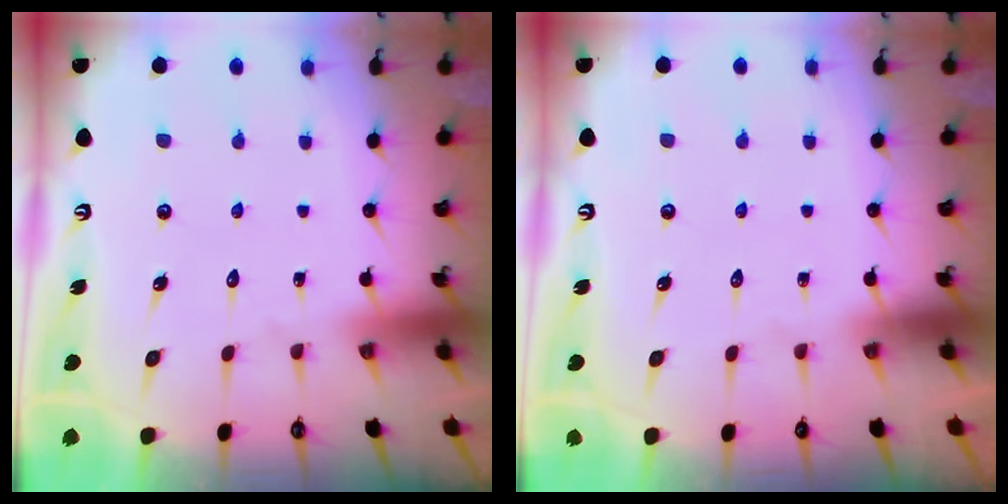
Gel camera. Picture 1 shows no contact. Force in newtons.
{"total": 0.0}